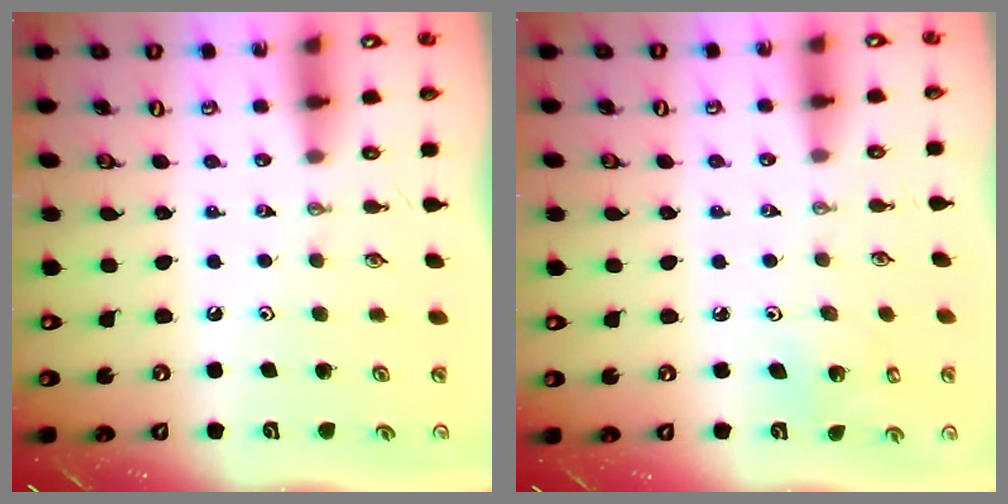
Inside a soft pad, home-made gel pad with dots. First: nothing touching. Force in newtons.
{"total": 2.9, "press": 2.9, "slide": 0.2}